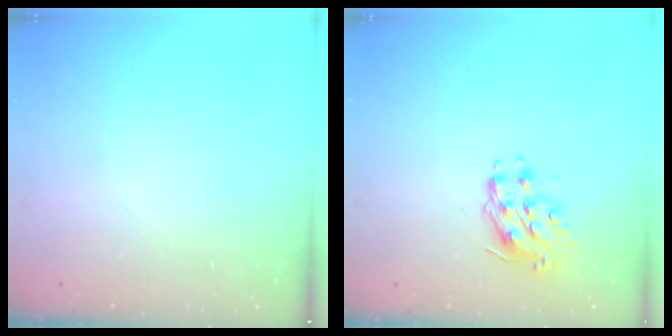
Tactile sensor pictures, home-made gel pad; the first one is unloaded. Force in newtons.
{"total": 9.0, "press": 9.0, "slide": 0.4}